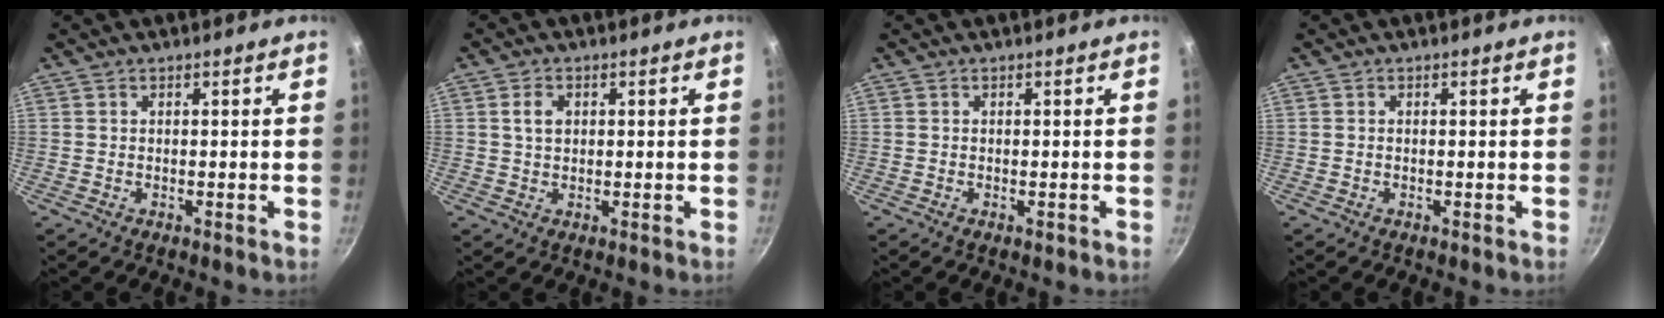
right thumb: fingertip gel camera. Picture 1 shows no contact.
{"total": 3.0, "force": [0.6, 2.2, 1.9], "torque": [-0.025, 0.002, 0.012]}
{"total": 0.6, "force": [-0.3, 0.2, 0.5], "torque": [-0.004, 0.001, -0.004]}
{"total": 0.0}